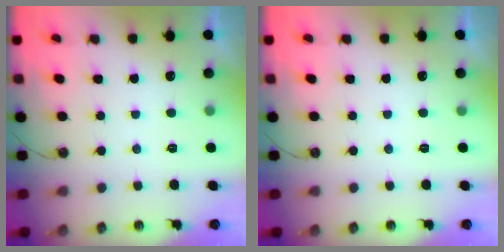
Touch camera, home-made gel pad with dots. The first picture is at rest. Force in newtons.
{"total": 0.0}